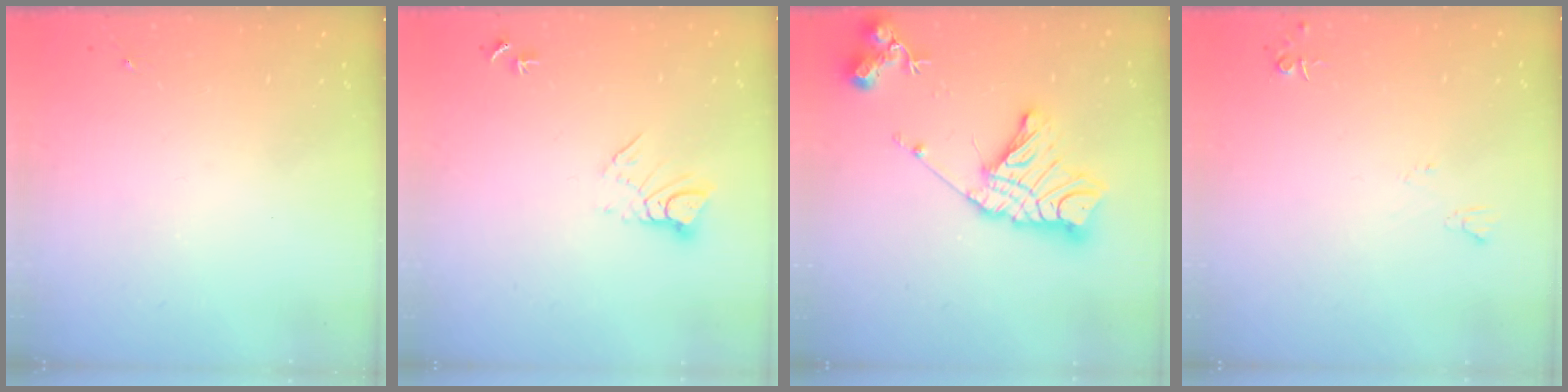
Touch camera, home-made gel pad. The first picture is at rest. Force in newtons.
{"total": 5.9, "press": 5.9, "slide": 0.5}
{"total": 19.1, "press": 19.0, "slide": 1.8}
{"total": 4.6, "press": 4.6, "slide": 0.7}